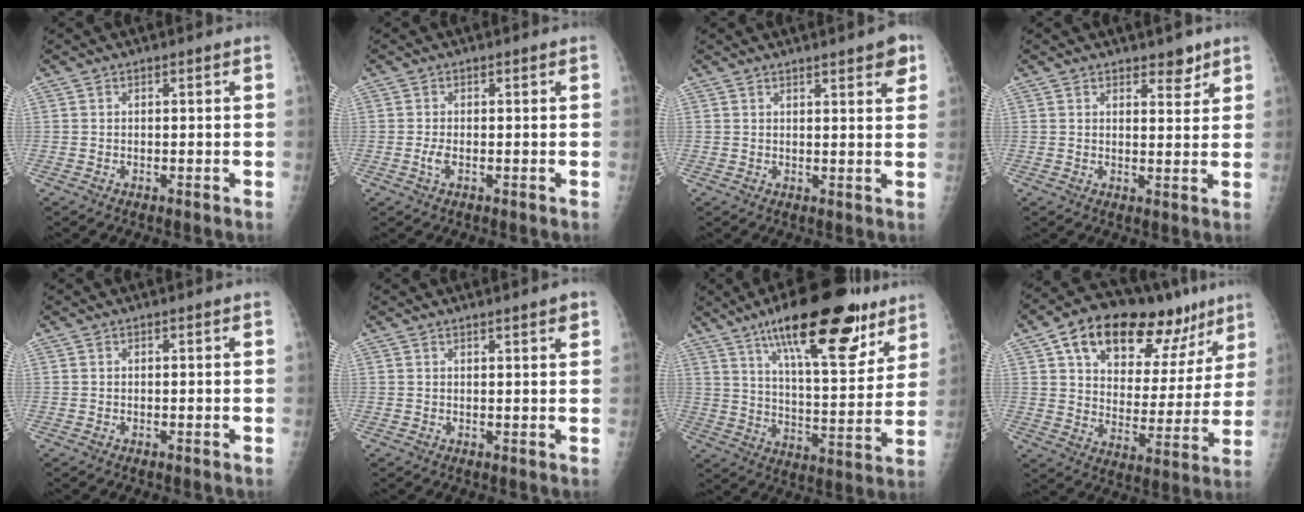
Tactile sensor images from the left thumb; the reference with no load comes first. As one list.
[{"total": 1.6, "force": [-0.3, 0.7, 1.4], "torque": [-0.032, -0.003, -0.006]}, {"total": 5.0, "force": [3.2, 1.2, 3.6], "torque": [-0.034, -0.014, 0.037]}, {"total": 3.5, "force": [2.7, 1.6, 1.6], "torque": [-0.001, -0.018, 0.039]}, {"total": 0.0}, {"total": 2.4, "force": [1.7, 0.3, 1.6], "torque": [-0.019, -0.009, 0.021]}, {"total": 24.4, "force": [15.0, 7.9, 17.6], "torque": [-0.234, -0.050, 0.234]}, {"total": 23.8, "force": [14.0, 12.2, 14.9], "torque": [-0.181, -0.018, 0.219]}]